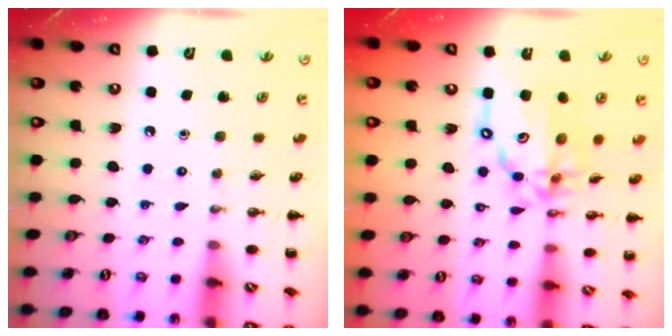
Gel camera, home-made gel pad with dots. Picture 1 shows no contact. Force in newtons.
{"total": 14.3, "press": 13.8, "slide": 3.9}